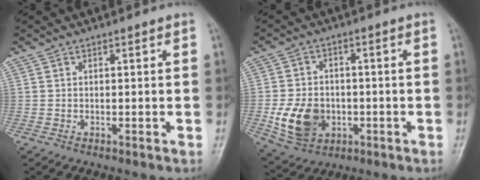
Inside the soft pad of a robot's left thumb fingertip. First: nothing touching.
{"total": 10.7, "force": [-2.4, 8.2, 6.5], "torque": [-0.097, 0.003, -0.034]}